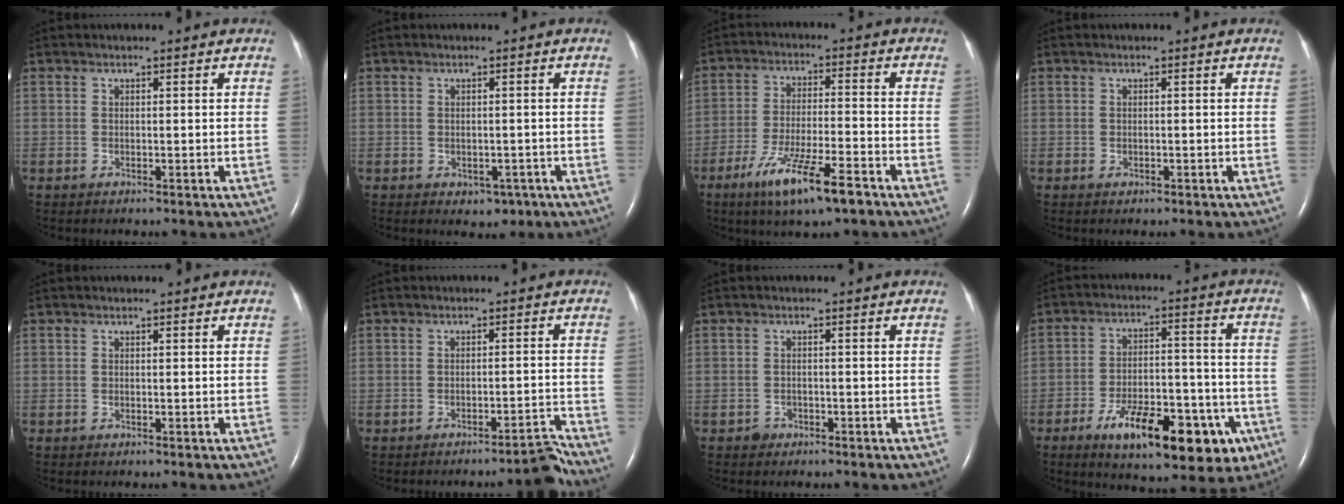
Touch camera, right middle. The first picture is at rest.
{"total": 2.7, "force": [-1.3, 2.0, 1.4], "torque": [-0.011, 0.002, -0.006]}
{"total": 11.0, "force": [-6.9, 1.3, 8.5], "torque": [-0.158, -0.022, -0.117]}
{"total": 0.5, "force": [-0.2, 0.4, 0.2], "torque": [-0.004, 0.001, -0.001]}
{"total": 0.0}
{"total": 3.4, "force": [-3.3, -0.6, 0.6], "torque": [0.006, 0.005, -0.043]}
{"total": 1.4, "force": [-0.9, 1.0, 0.0], "torque": [0.001, 0.005, -0.015]}
{"total": 18.0, "force": [-9.4, 6.7, 13.8], "torque": [-0.161, 0.018, -0.130]}